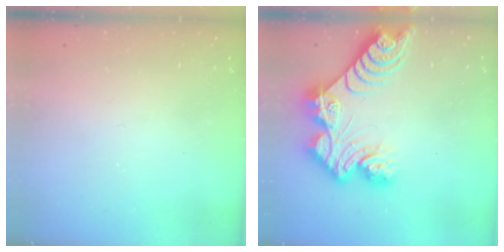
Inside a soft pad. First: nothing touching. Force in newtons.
{"total": 14.6, "press": 14.5, "slide": 1.1}